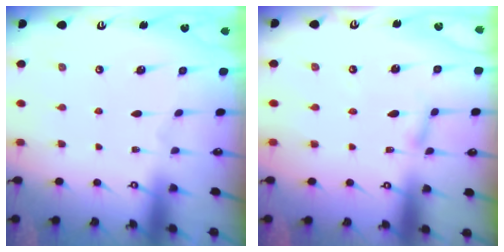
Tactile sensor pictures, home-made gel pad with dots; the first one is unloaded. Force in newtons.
{"total": 2.7, "press": 2.7, "slide": 0.3}